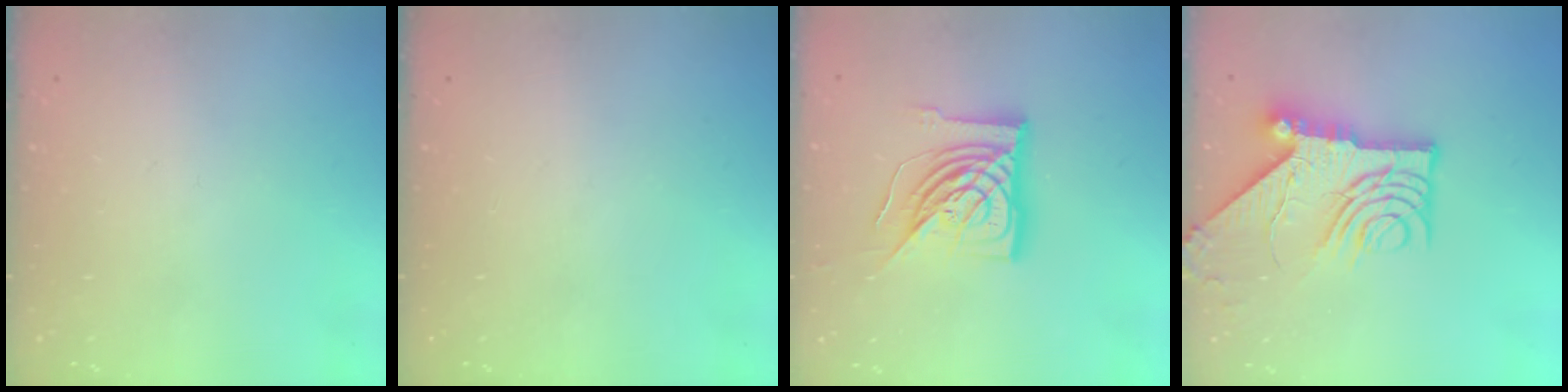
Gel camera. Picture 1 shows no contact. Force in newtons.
{"total": 0.0}
{"total": 18.6, "press": 18.5, "slide": 2.2}
{"total": 12.6, "press": 12.6, "slide": 1.5}